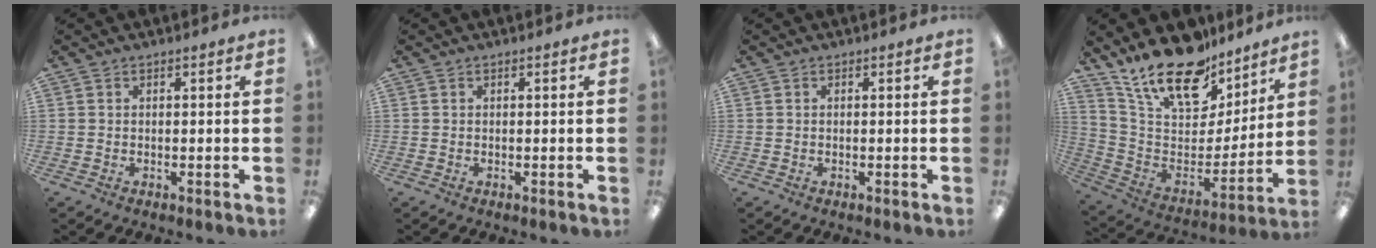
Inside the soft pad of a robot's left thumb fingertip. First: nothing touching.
{"total": 0.0}
{"total": 0.0}
{"total": 20.5, "force": [16.2, 8.7, 9.1], "torque": [-0.171, -0.113, 0.292]}